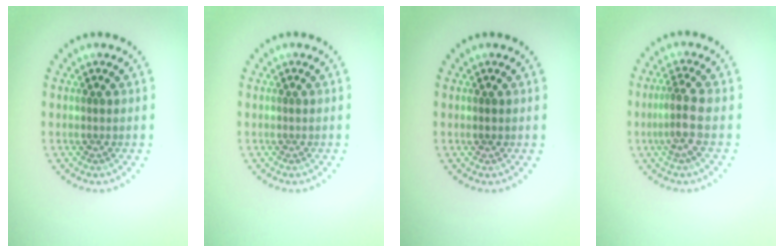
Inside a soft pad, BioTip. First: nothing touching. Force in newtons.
{"total": 0.0}
{"total": 0.6, "press": 0.6, "slide": 0.1}
{"total": 2.6, "press": 2.1, "slide": 1.6}